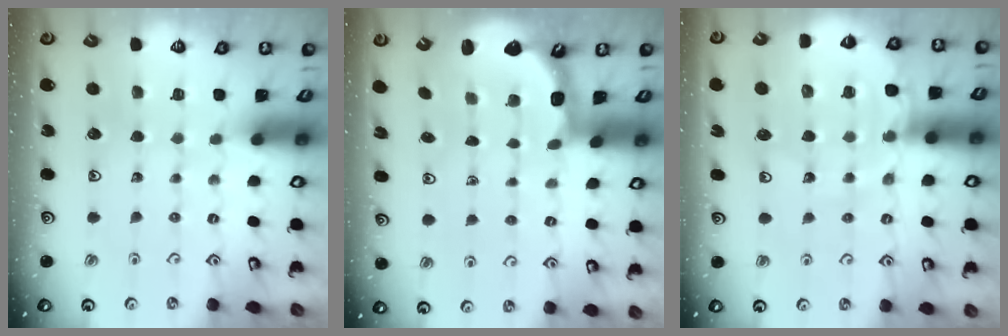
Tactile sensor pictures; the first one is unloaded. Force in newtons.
{"total": 2.6, "press": 2.3, "slide": 1.3}
{"total": 11.2, "press": 10.9, "slide": 2.8}